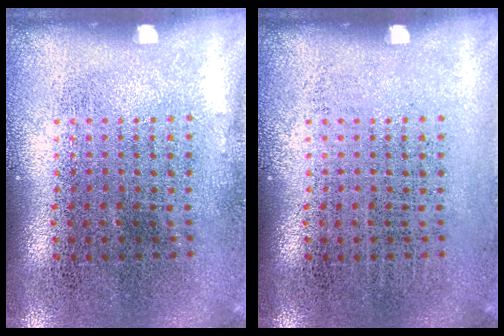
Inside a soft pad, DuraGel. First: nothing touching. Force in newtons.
{"total": 0.0}